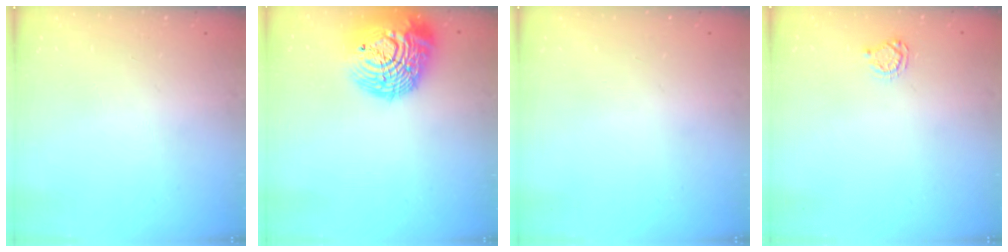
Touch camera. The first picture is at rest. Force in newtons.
{"total": 22.1, "press": 22.0, "slide": 2.0}
{"total": 0.0}
{"total": 4.7, "press": 4.7, "slide": 0.6}